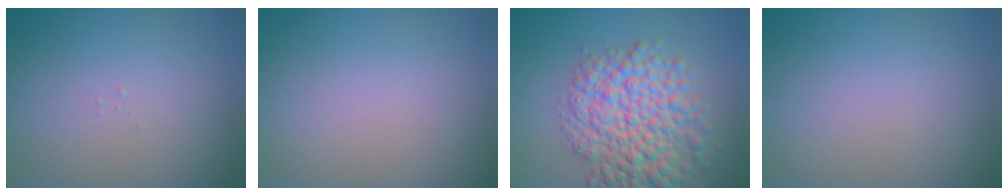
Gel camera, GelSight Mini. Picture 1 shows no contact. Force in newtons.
{"total": 0.0}
{"total": 8.1, "press": 8.1, "slide": 0.2}
{"total": 0.0}